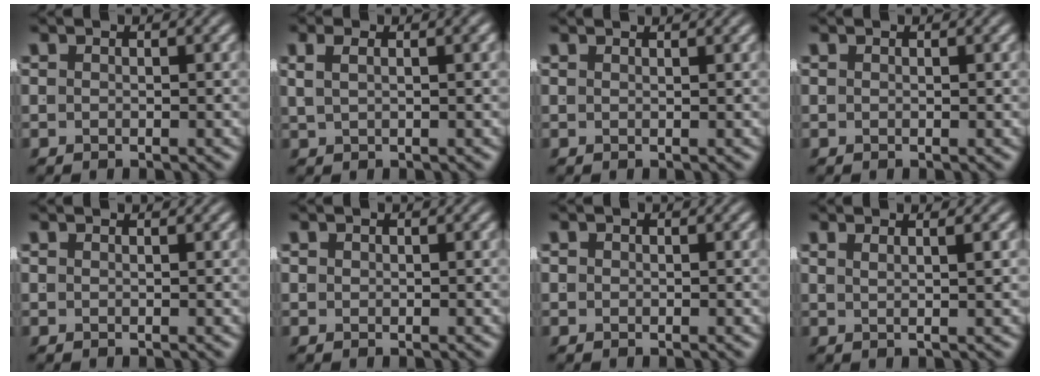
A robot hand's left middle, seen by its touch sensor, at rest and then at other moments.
{"total": 1.8, "force": [0.9, -0.2, 1.6], "torque": [-0.019, 0.005, 0.021]}
{"total": 1.2, "force": [0.9, -0.8, 0.0], "torque": [0.011, 0.000, 0.016]}
{"total": 0.0}
{"total": 0.6, "force": [0.4, -0.4, -0.1], "torque": [0.010, 0.000, 0.007]}
{"total": 0.0}
{"total": 0.7, "force": [-0.1, 0.7, 0.2], "torque": [-0.011, -0.006, 0.002]}
{"total": 2.0, "force": [0.8, -1.6, 1.0], "torque": [-0.006, -0.003, 0.022]}